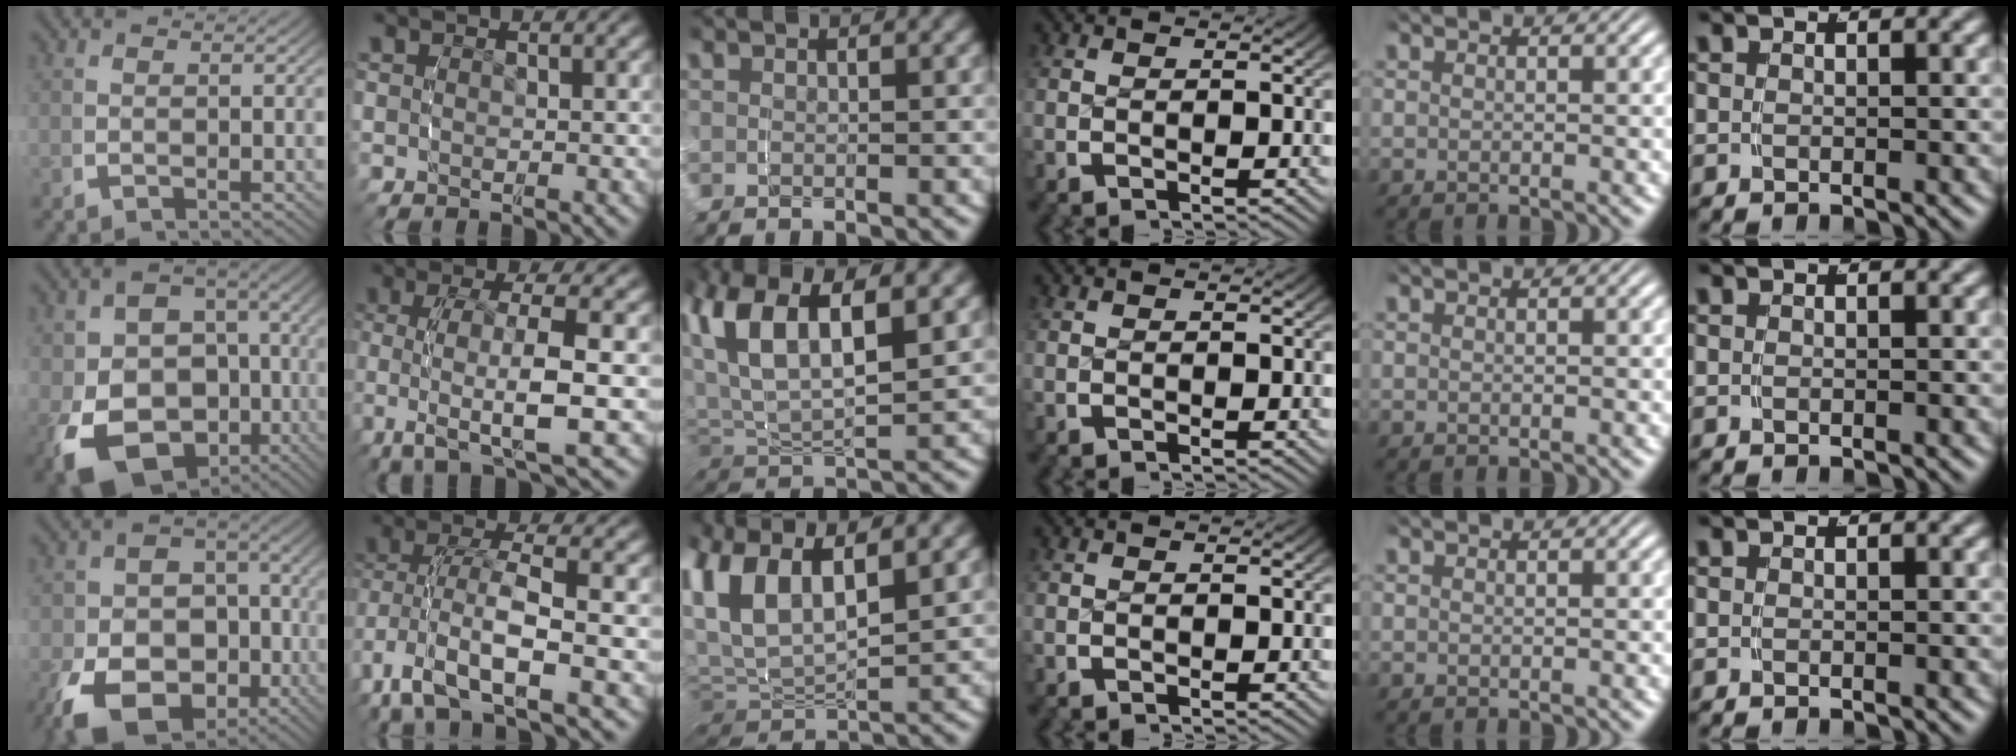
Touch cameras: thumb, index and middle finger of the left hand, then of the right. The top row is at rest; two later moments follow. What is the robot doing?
{"motion": "grasp_and_lifting", "object": "shorts"}